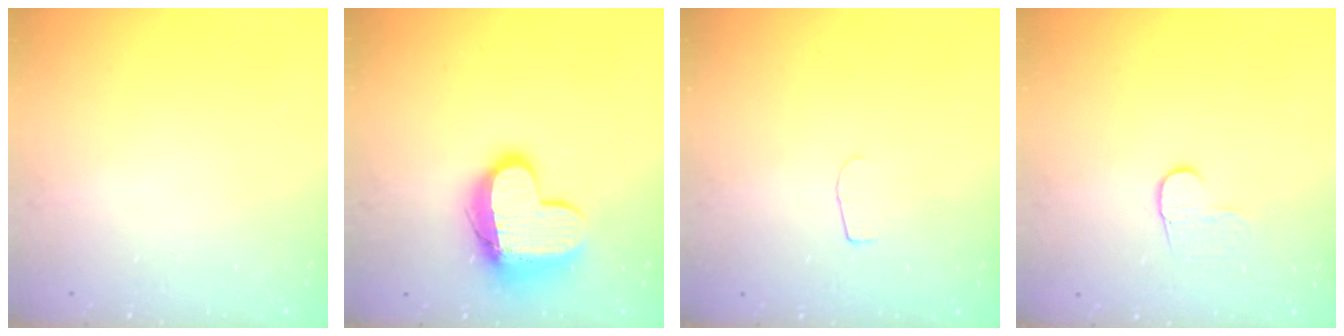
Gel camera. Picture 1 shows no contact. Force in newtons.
{"total": 12.7, "press": 12.7, "slide": 0.9}
{"total": 4.5, "press": 4.4, "slide": 0.5}
{"total": 6.2, "press": 6.1, "slide": 0.6}